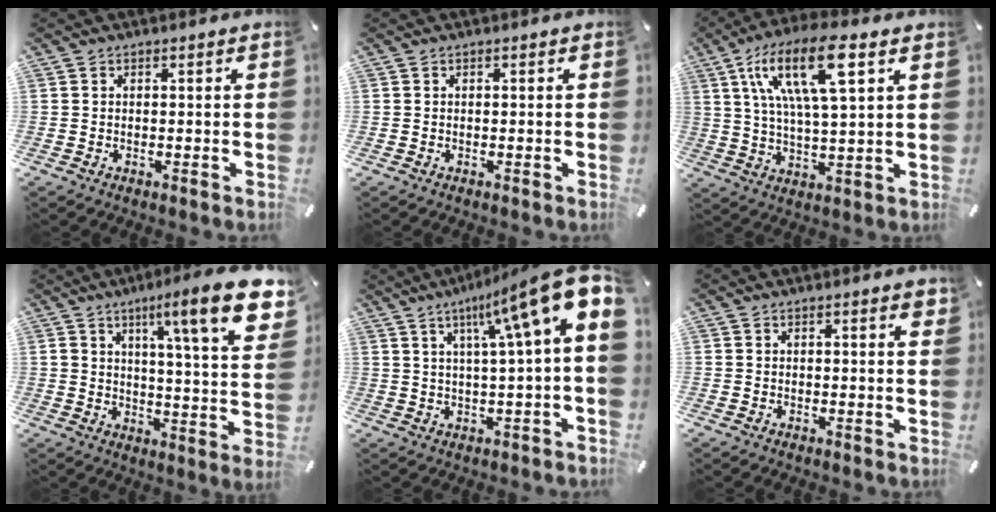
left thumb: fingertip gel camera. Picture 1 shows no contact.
{"total": 0.0}
{"total": 17.1, "force": [7.7, 5.0, 14.4], "torque": [-0.287, -0.013, 0.123]}
{"total": 18.2, "force": [8.8, 1.9, 15.9], "torque": [-0.239, -0.053, 0.120]}
{"total": 16.8, "force": [7.3, 2.0, 15.0], "torque": [-0.232, -0.047, 0.102]}
{"total": 1.5, "force": [0.9, 0.2, 1.2], "torque": [-0.016, -0.002, 0.013]}